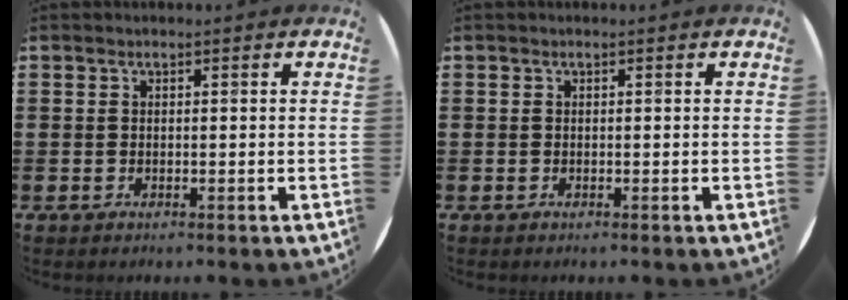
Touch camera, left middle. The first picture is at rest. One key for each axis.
{"total": 0.0}